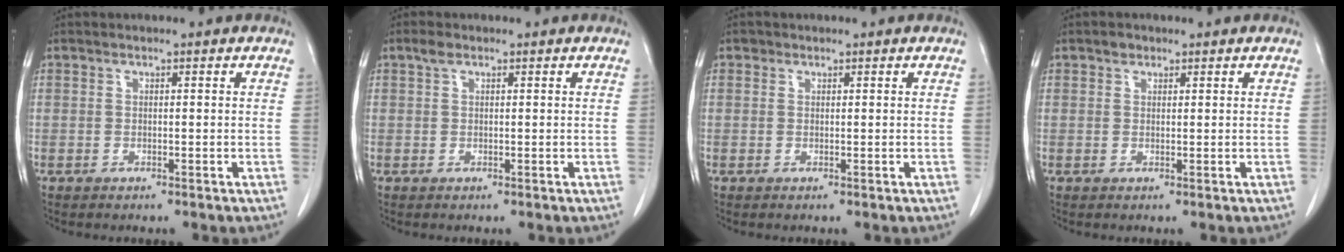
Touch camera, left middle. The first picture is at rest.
{"total": 1.2, "force": [0.8, 0.6, 0.7], "torque": [-0.016, 0.010, 0.014]}
{"total": 0.6, "force": [0.4, 0.4, 0.0], "torque": [0.001, 0.000, 0.005]}
{"total": 1.1, "force": [0.8, 0.7, 0.3], "torque": [-0.003, 0.000, 0.011]}